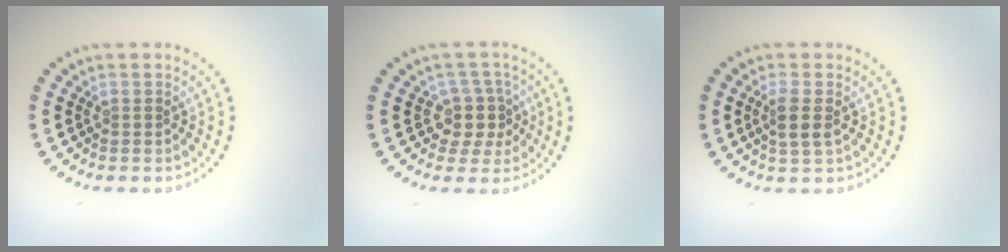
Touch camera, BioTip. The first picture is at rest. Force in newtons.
{"total": 2.8, "press": 2.3, "slide": 1.7}
{"total": 2.0, "press": 1.7, "slide": 1.0}